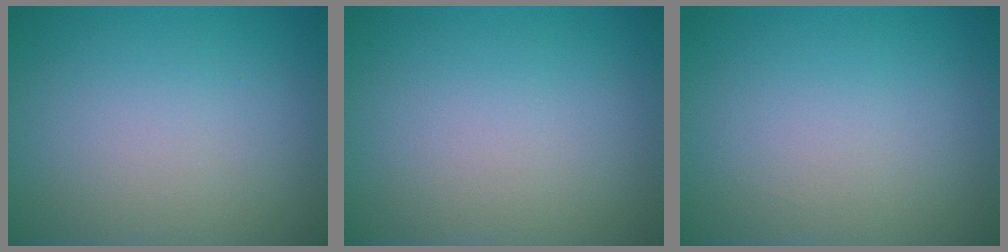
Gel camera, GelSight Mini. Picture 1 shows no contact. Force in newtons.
{"total": 0.0}
{"total": 0.0}